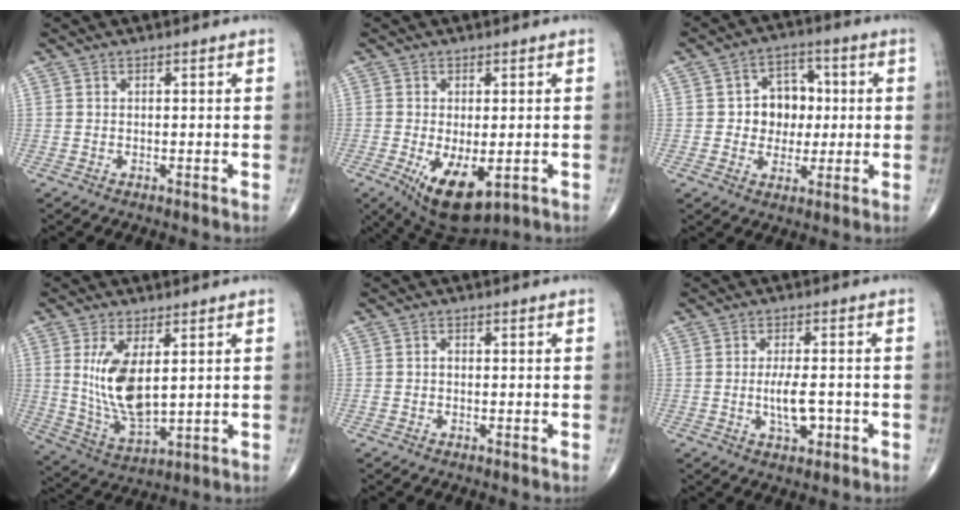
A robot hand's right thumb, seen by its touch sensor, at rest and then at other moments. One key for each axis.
{"total": 10.3, "fx": -3.5, "fy": 4.7, "fz": 8.5, "tx": -0.135, "ty": -0.018, "tz": -0.043}
{"total": 9.0, "fx": 0.4, "fy": 7.4, "fz": 5.1, "tx": -0.024, "ty": 0.012, "tz": 0.001}
{"total": 11.5, "fx": 2.4, "fy": 5.1, "fz": 10.0, "tx": -0.191, "ty": -0.026, "tz": 0.063}
{"total": 0.8, "fx": -0.2, "fy": 0.6, "fz": 0.6, "tx": -0.009, "ty": 0.001, "tz": -0.005}
{"total": 5.4, "fx": -1.2, "fy": 2.3, "fz": 4.8, "tx": -0.080, "ty": 0.000, "tz": -0.017}